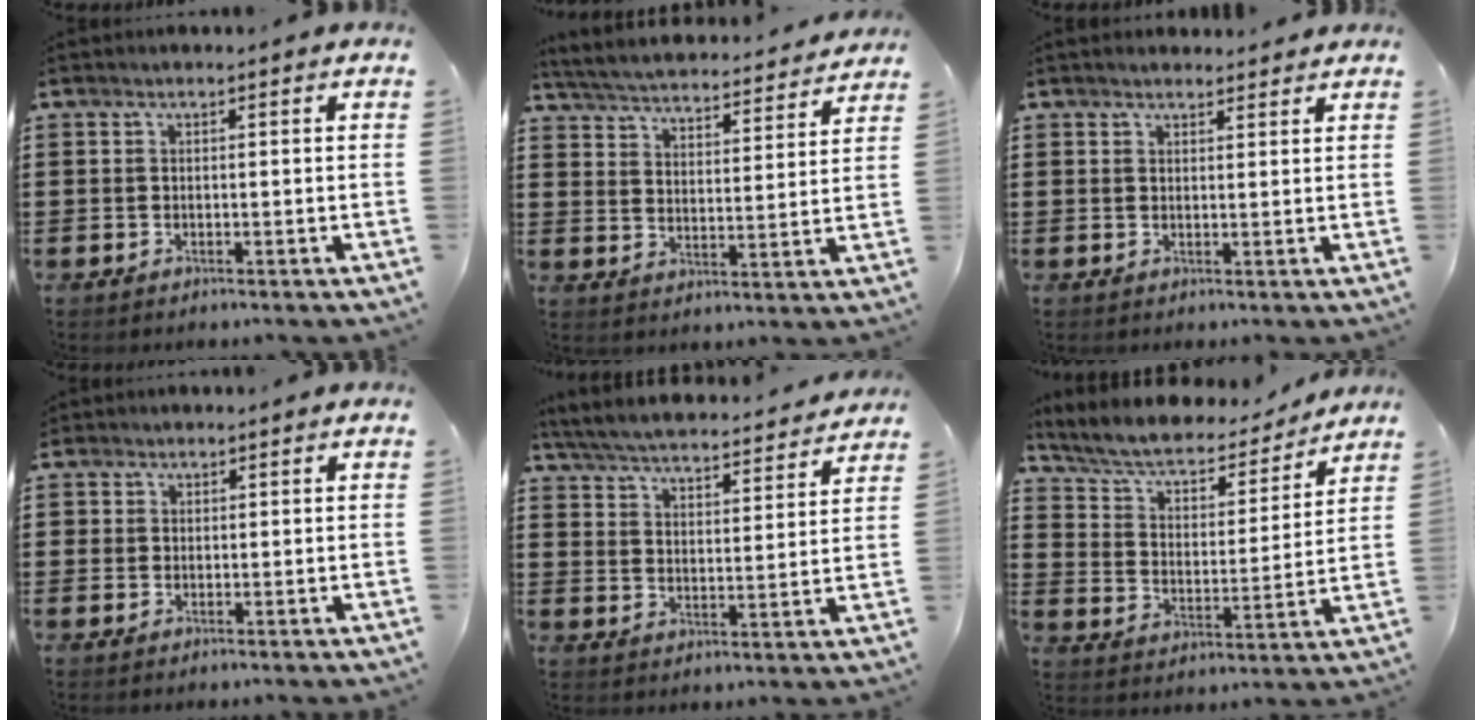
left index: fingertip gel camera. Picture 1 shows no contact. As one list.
[{"total": 4.0, "force": [4.0, -0.2, 0.3], "torque": [-0.029, -0.034, 0.063]}, {"total": 1.6, "force": [1.6, 0.4, 0.0], "torque": [-0.002, 0.003, 0.031]}, {"total": 1.5, "force": [1.0, 1.1, -0.1], "torque": [-0.005, 0.007, 0.021]}, {"total": 4.7, "force": [4.6, -0.3, 0.7], "torque": [-0.038, -0.037, 0.074]}, {"total": 5.4, "force": [4.5, 1.9, 2.3], "torque": [-0.068, -0.028, 0.070]}]